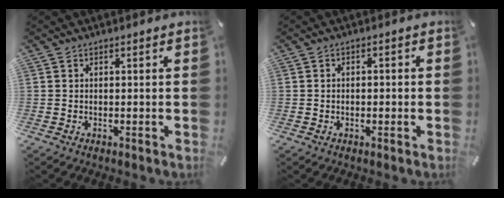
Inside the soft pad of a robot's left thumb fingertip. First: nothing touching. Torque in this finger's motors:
{"motor_torque": [-0.26, -0.20, -0.05, 0.09, -0.09]}